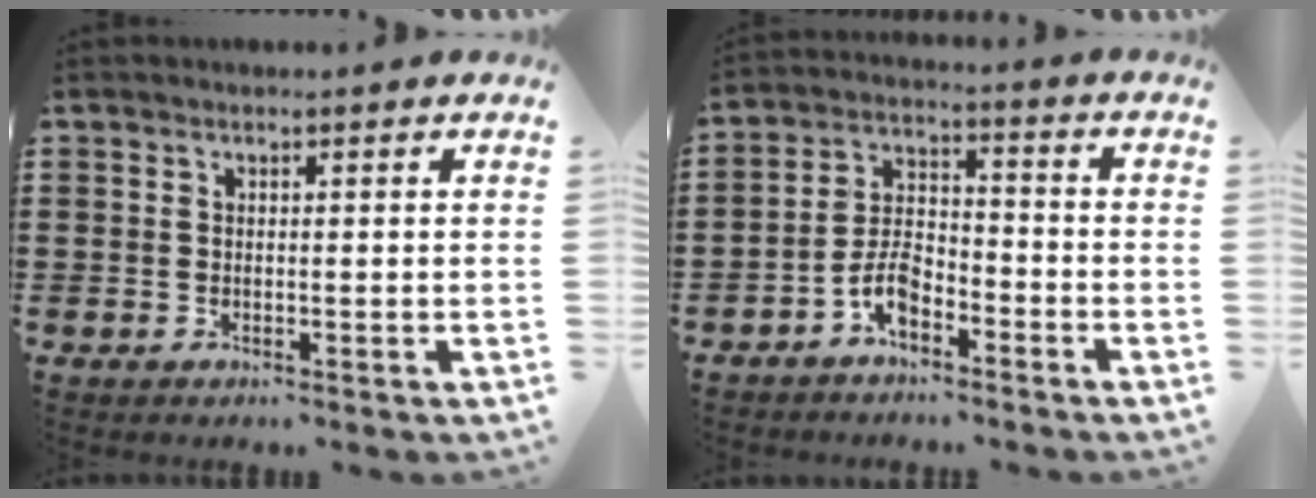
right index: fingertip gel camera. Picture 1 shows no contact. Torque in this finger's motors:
{"motor_torque": [2.14, 0.00, 0.66, 0.08]}